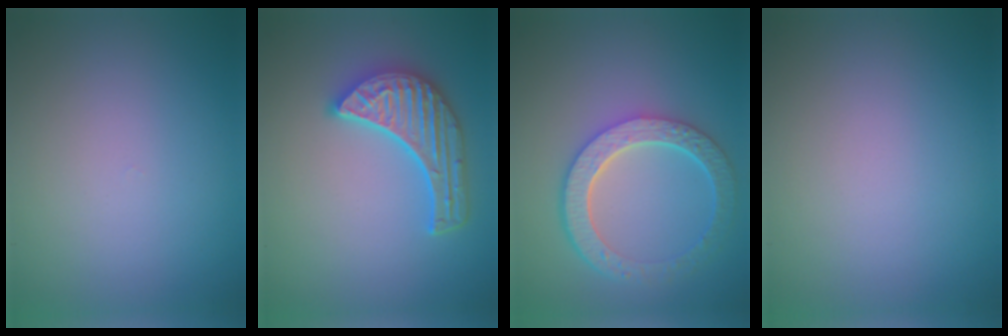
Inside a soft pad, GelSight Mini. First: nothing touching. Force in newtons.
{"total": 5.4, "press": 4.5, "slide": 3.0}
{"total": 5.7, "press": 4.3, "slide": 3.8}
{"total": 0.0}